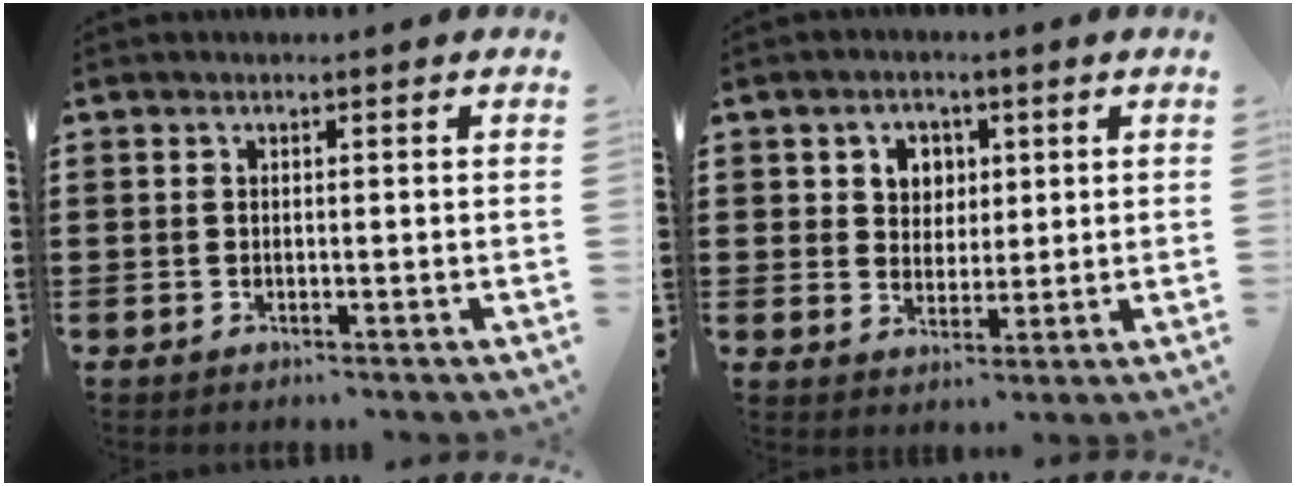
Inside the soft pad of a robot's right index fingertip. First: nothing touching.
{"total": 3.8, "force": [1.4, 3.4, 1.0], "torque": [-0.027, 0.011, 0.020]}